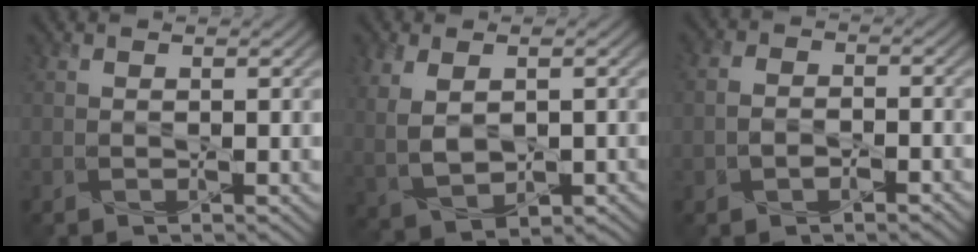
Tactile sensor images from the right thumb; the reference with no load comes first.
{"total": 6.2, "force": [0.9, 3.8, 4.9], "torque": [-0.114, -0.009, 0.025]}
{"total": 3.4, "force": [-1.4, 2.2, 2.2], "torque": [-0.035, 0.004, -0.029]}